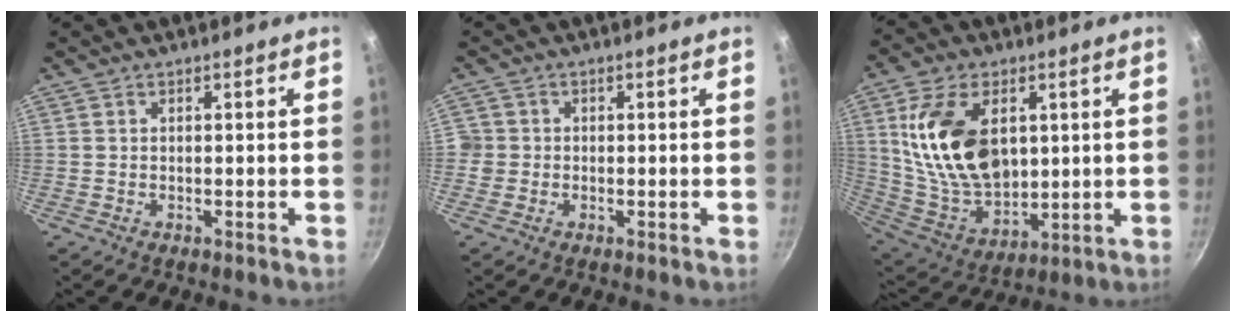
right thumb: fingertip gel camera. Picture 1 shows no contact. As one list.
[{"total": 2.4, "force": [-0.4, 2.3, 0.4], "torque": [0.003, 0.009, -0.009]}, {"total": 20.4, "force": [4.6, 12.9, 15.1], "torque": [-0.253, -0.028, 0.102]}]